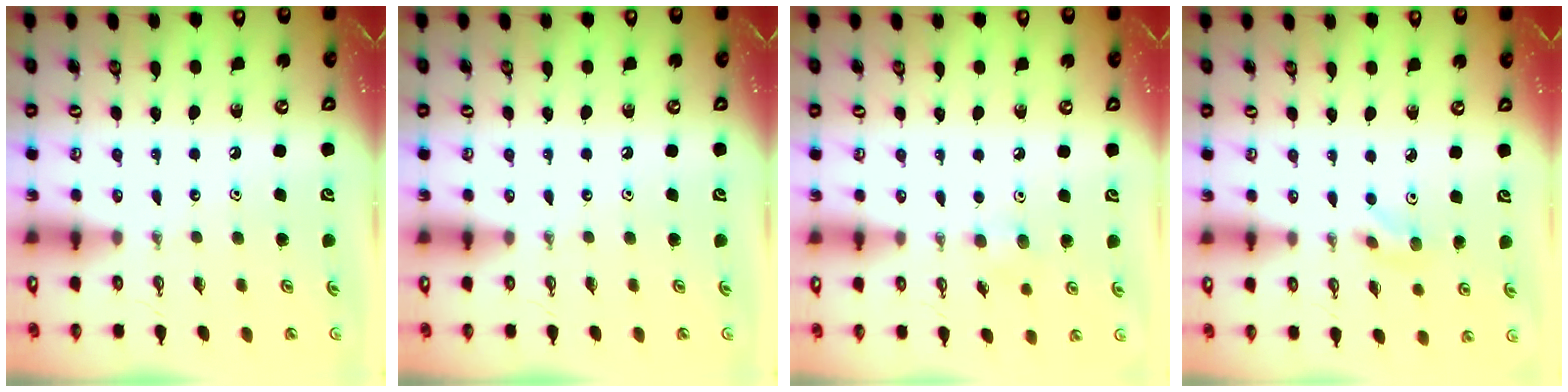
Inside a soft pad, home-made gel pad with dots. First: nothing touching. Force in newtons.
{"total": 0.0}
{"total": 6.4, "press": 6.3, "slide": 1.0}
{"total": 4.3, "press": 4.2, "slide": 0.8}